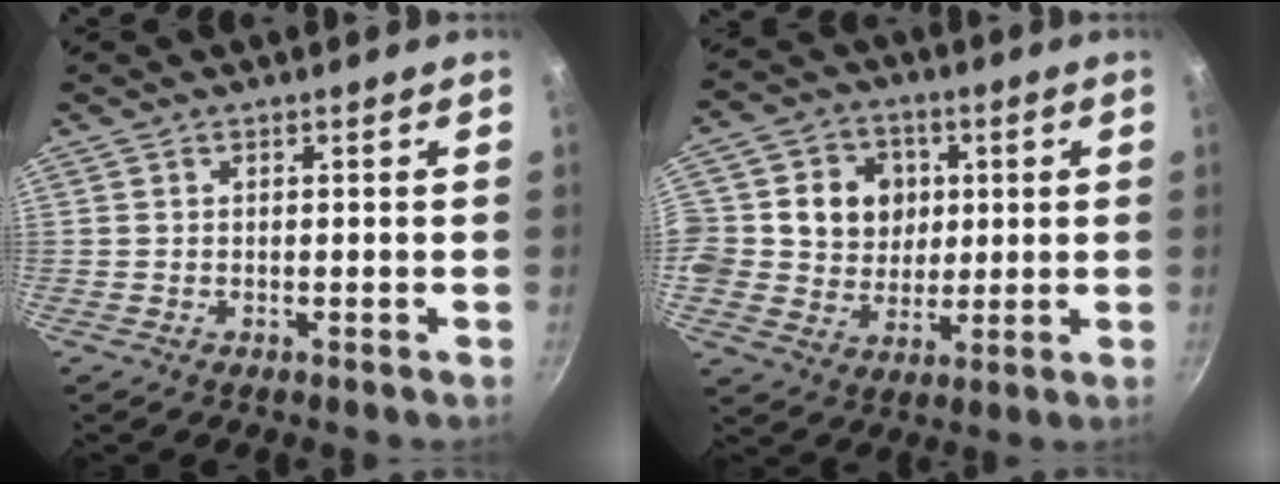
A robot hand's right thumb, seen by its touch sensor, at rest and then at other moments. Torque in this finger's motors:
{"motor_torque": [2.47, 2.54, 0.45, -0.31, 0.27]}